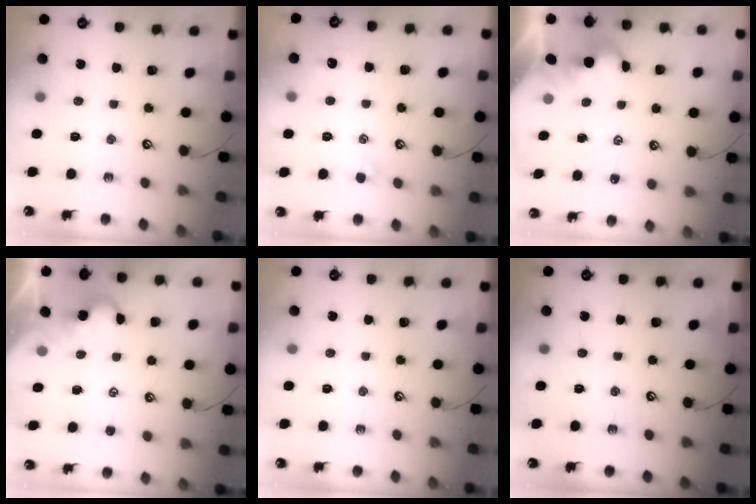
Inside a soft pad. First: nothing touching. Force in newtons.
{"total": 0.9, "press": 0.7, "slide": 0.5}
{"total": 2.1, "press": 2.1, "slide": 0.2}
{"total": 0.7, "press": 0.7, "slide": 0.2}
{"total": 0.0}
{"total": 0.0}